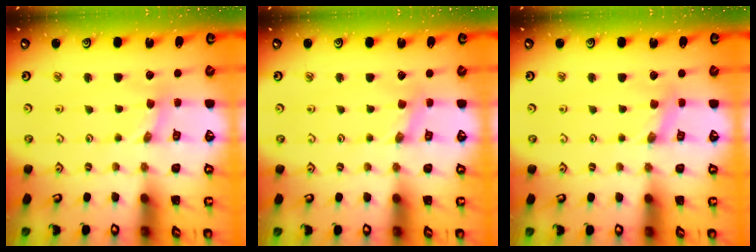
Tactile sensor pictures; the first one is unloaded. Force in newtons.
{"total": 0.0}
{"total": 0.0}